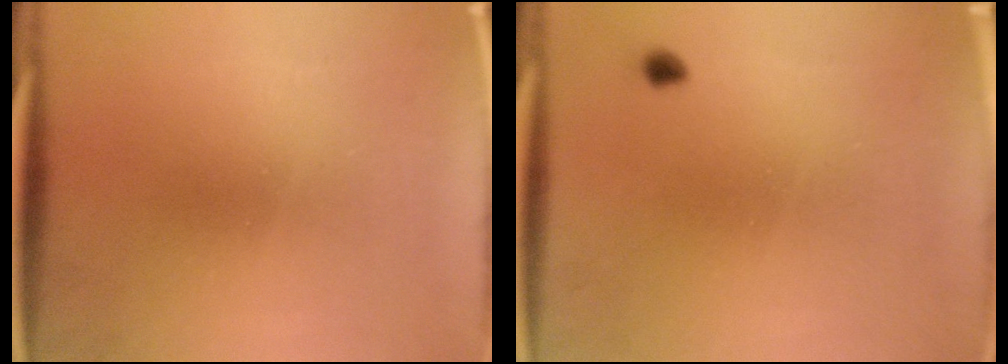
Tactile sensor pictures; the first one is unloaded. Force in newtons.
{"total": 0.8}